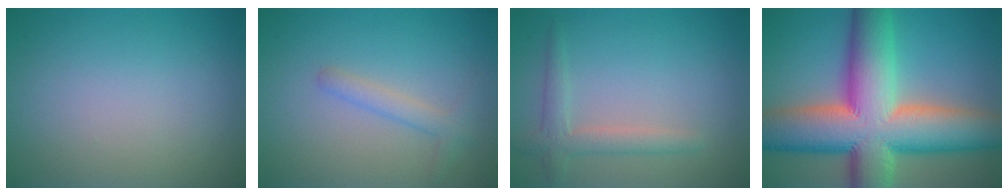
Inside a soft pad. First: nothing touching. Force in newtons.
{"total": 1.8, "press": 1.8, "slide": 0.0}
{"total": 2.5, "press": 2.5, "slide": 0.3}
{"total": 16.5, "press": 16.5, "slide": 0.9}